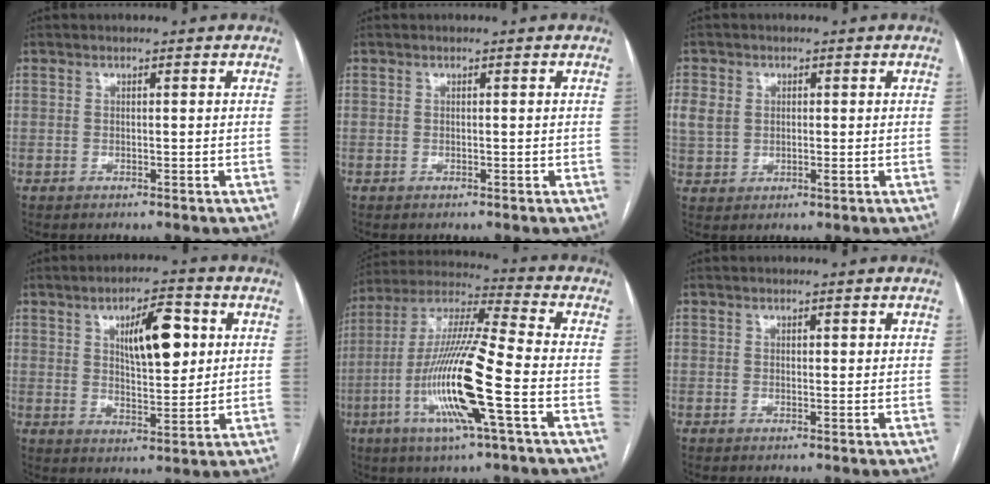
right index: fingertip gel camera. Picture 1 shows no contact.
{"total": 0.0}
{"total": 4.5, "force": [0.7, 3.5, 2.7], "torque": [-0.067, 0.007, 0.018]}
{"total": 9.7, "force": [3.1, 3.2, 8.6], "torque": [-0.135, 0.008, 0.055]}
{"total": 17.1, "force": [-5.2, 0.4, 16.3], "torque": [-0.327, -0.011, -0.104]}
{"total": 0.8, "force": [0.5, 0.5, 0.5], "torque": [-0.003, 0.000, 0.005]}